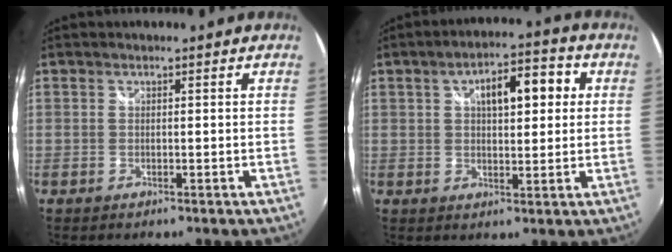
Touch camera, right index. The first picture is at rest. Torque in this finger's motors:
{"motor_torque": [0.22, 0.09, 0.31, 0.11]}